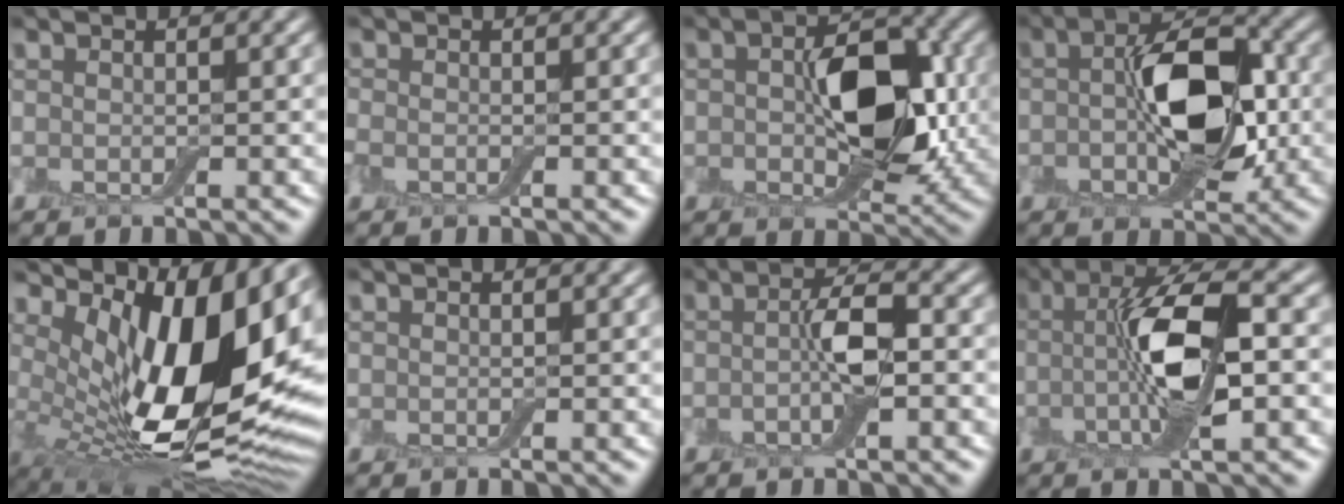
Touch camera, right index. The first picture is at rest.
{"total": 0.7, "force": [-0.5, 0.4, 0.3], "torque": [-0.009, -0.005, -0.012]}
{"total": 8.0, "force": [0.0, 4.8, 6.4], "torque": [-0.105, 0.000, 0.000]}
{"total": 8.3, "force": [-0.4, 4.5, 6.9], "torque": [-0.118, 0.003, -0.011]}
{"total": 15.3, "force": [3.3, 7.4, 12.9], "torque": [-0.199, -0.020, 0.063]}
{"total": 0.0}
{"total": 3.5, "force": [-0.6, 1.0, 3.3], "torque": [-0.063, 0.004, -0.014]}
{"total": 7.5, "force": [-0.3, 2.3, 7.2], "torque": [-0.133, 0.005, -0.010]}